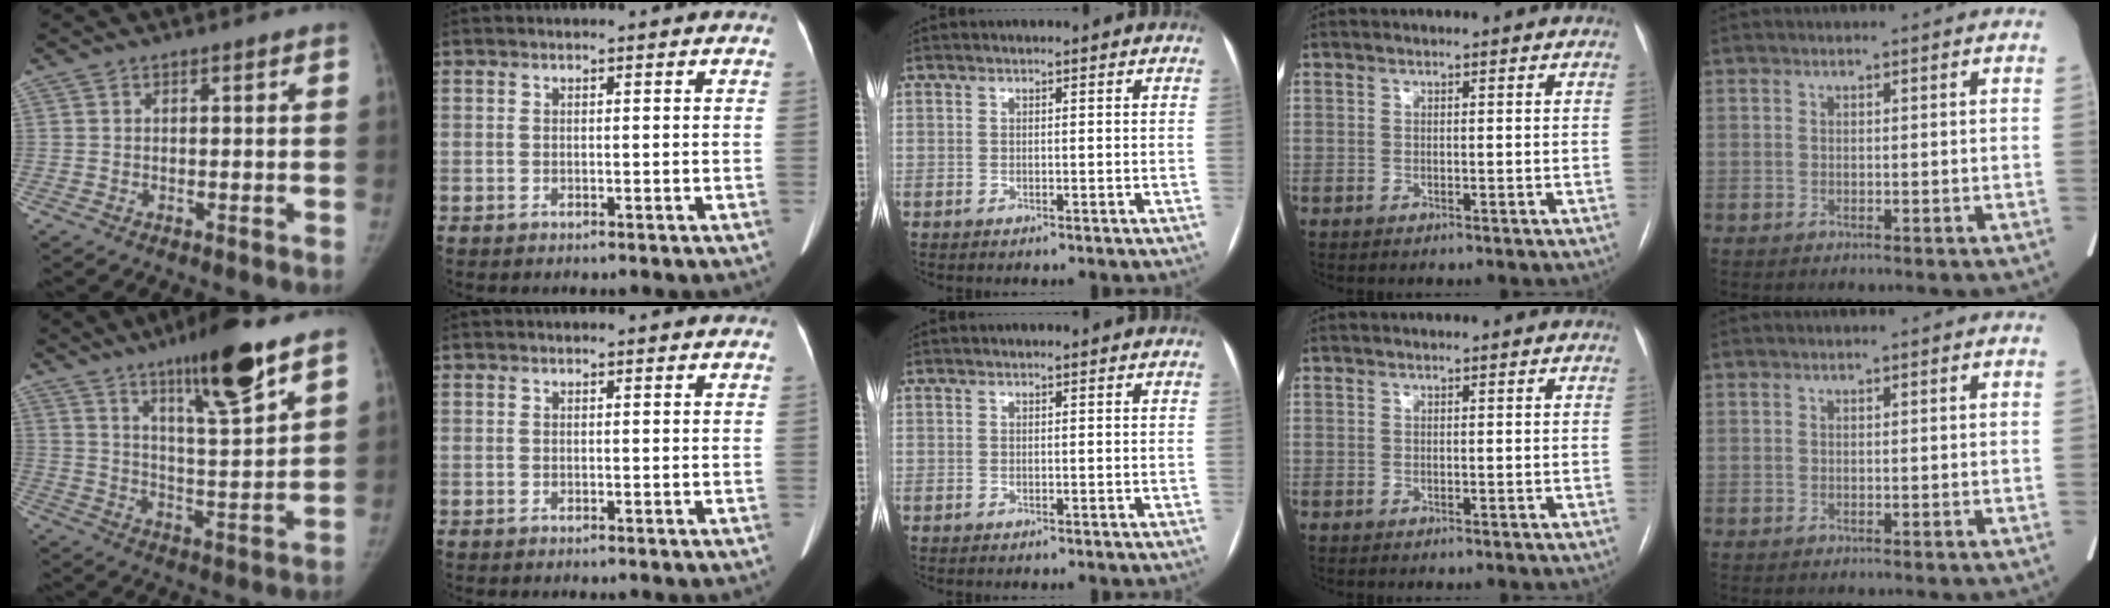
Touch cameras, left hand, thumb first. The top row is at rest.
{"thumb": {"total": 15.5, "force": [9.6, 2.2, 11.9], "torque": [-0.181, -0.055, 0.161]}}